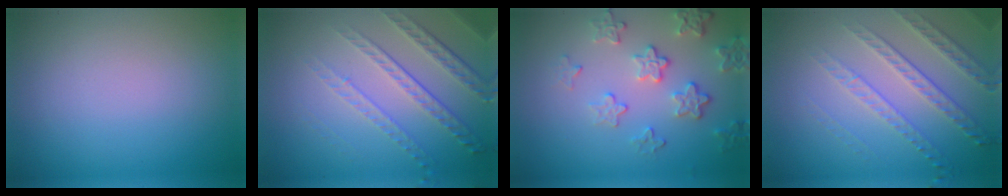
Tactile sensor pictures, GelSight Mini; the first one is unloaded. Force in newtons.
{"total": 5.0, "press": 3.2, "slide": 3.8}
{"total": 4.1, "press": 3.2, "slide": 2.5}
{"total": 3.7, "press": 3.1, "slide": 1.9}